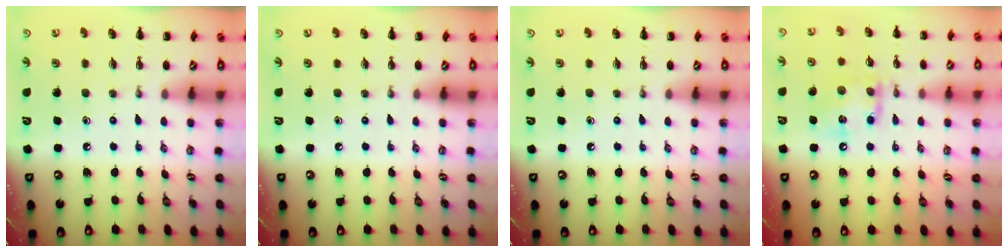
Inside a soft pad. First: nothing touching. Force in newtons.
{"total": 0.0}
{"total": 0.0}
{"total": 12.4, "press": 12.3, "slide": 1.7}